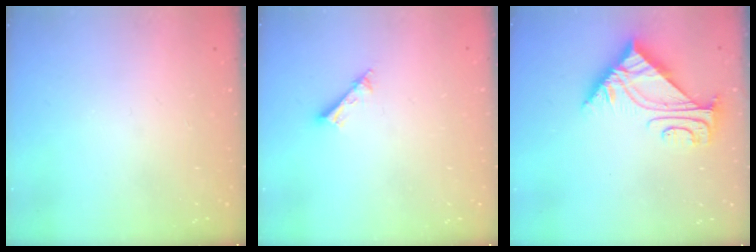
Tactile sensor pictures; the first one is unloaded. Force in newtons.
{"total": 3.4, "press": 3.4, "slide": 0.1}
{"total": 6.0, "press": 6.0, "slide": 0.8}